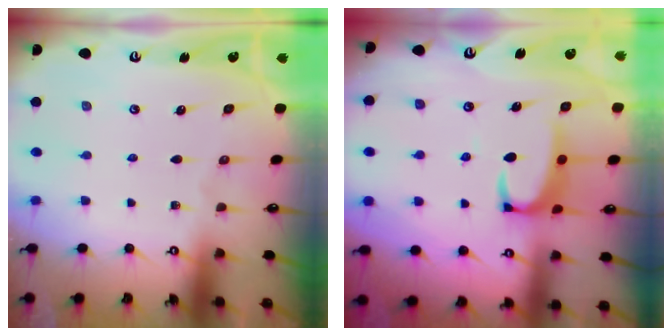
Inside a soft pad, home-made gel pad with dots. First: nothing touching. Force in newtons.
{"total": 3.5, "press": 3.4, "slide": 0.8}